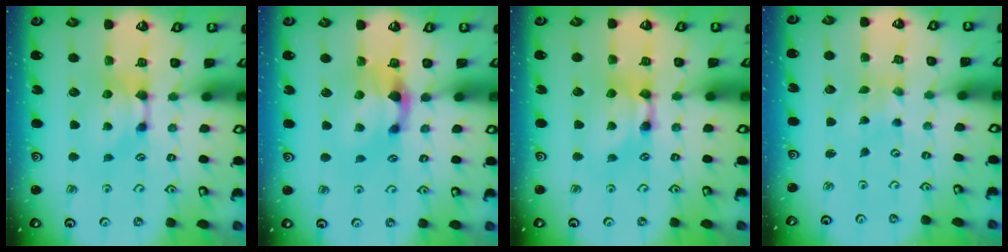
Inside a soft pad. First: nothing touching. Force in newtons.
{"total": 1.7, "press": 1.2, "slide": 1.3}
{"total": 2.0, "press": 2.0, "slide": 0.1}
{"total": 4.9, "press": 4.9, "slide": 0.3}